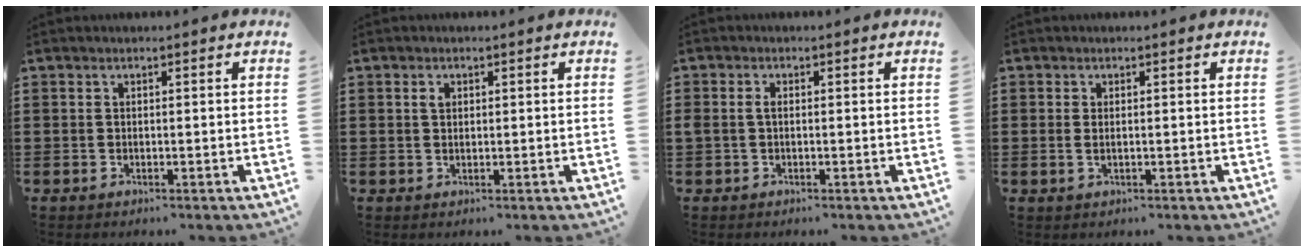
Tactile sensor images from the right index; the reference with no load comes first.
{"total": 0.9, "force": [0.4, 0.6, 0.6], "torque": [-0.013, 0.004, 0.008]}
{"total": 1.4, "force": [0.0, 0.8, 1.2], "torque": [-0.032, 0.001, -0.004]}
{"total": 1.1, "force": [0.2, 0.3, 1.0], "torque": [-0.021, 0.002, 0.002]}